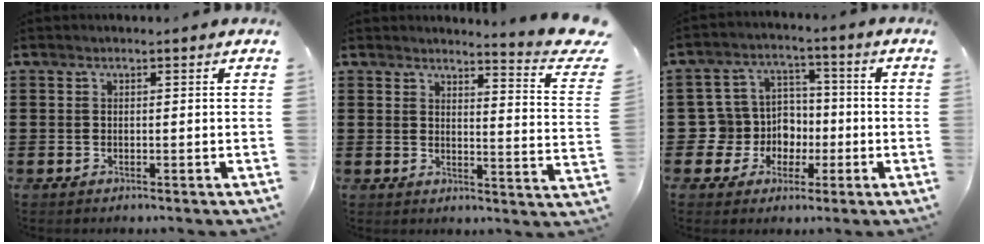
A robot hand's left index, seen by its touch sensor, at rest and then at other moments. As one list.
[{"total": 4.5, "force": [4.0, -0.5, 2.0], "torque": [-0.035, -0.039, 0.063]}, {"total": 8.0, "force": [-0.5, 7.9, 1.7], "torque": [-0.087, -0.004, -0.008]}]